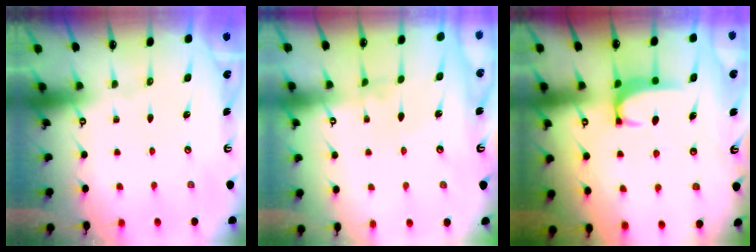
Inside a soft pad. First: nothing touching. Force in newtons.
{"total": 2.9, "press": 2.9, "slide": 0.4}
{"total": 1.9, "press": 1.9, "slide": 0.6}